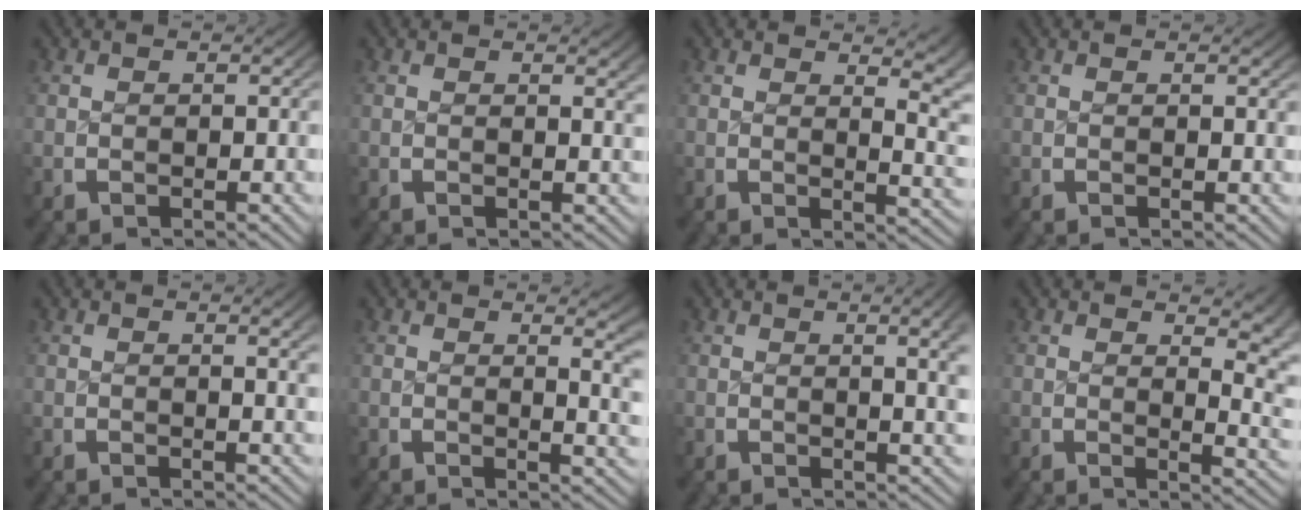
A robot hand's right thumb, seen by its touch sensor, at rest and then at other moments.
{"total": 0.8, "force": [0.5, 0.0, 0.6], "torque": [-0.007, -0.002, 0.007]}
{"total": 4.5, "force": [1.8, 1.7, 3.7], "torque": [-0.020, -0.006, 0.026]}
{"total": 0.0}
{"total": 1.2, "force": [0.5, 0.0, 1.1], "torque": [-0.015, -0.001, 0.007]}
{"total": 3.1, "force": [1.1, 0.7, 2.8], "torque": [-0.023, -0.007, 0.016]}
{"total": 3.4, "force": [0.8, 0.7, 3.2], "torque": [-0.032, -0.001, 0.013]}
{"total": 4.5, "force": [1.5, 1.9, 3.7], "torque": [-0.018, -0.007, 0.024]}